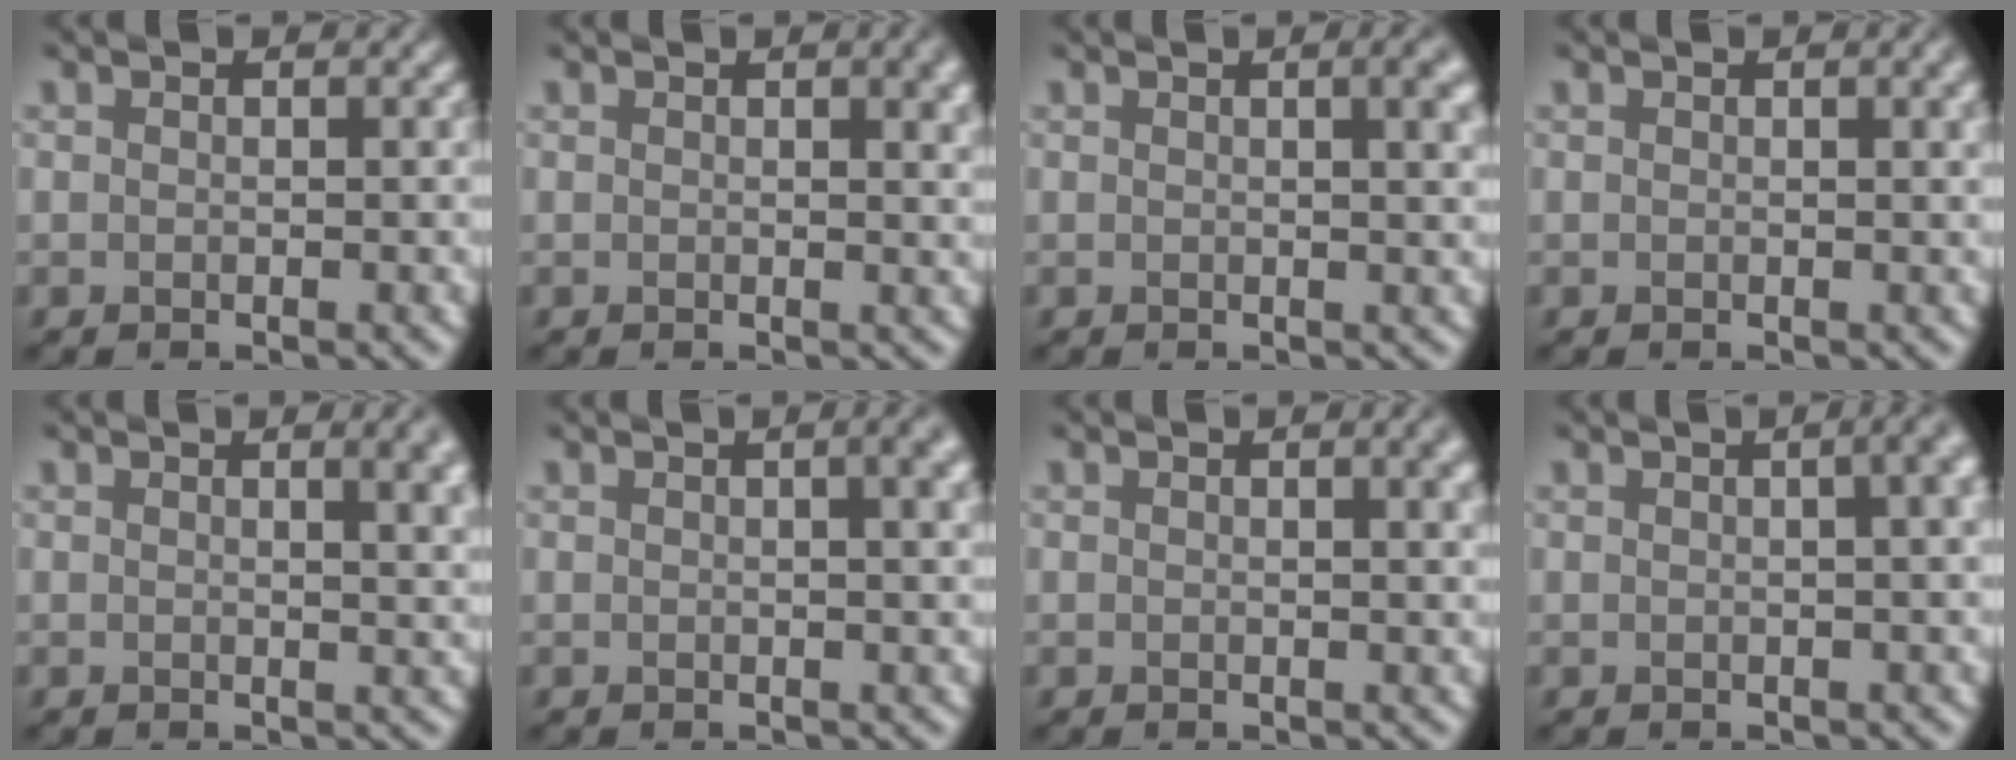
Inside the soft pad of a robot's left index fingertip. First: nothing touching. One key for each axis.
{"total": 3.1, "fx": 1.2, "fy": 1.1, "fz": 2.6, "tx": -0.021, "ty": 0.004, "tz": 0.015}
{"total": 4.1, "fx": 1.3, "fy": 1.6, "fz": 3.6, "tx": -0.024, "ty": 0.013, "tz": 0.009}
{"total": 1.9, "fx": 0.7, "fy": 0.6, "fz": 1.7, "tx": -0.015, "ty": 0.005, "tz": 0.008}
{"total": 5.0, "fx": 1.7, "fy": 2.1, "fz": 4.2, "tx": -0.023, "ty": 0.011, "tz": 0.018}
{"total": 5.2, "fx": 1.8, "fy": 2.3, "fz": 4.4, "tx": -0.023, "ty": 0.026, "tz": 0.000}
{"total": 3.0, "fx": 1.1, "fy": 1.0, "fz": 2.6, "tx": -0.019, "ty": 0.007, "tz": 0.012}
{"total": 8.3, "fx": 2.4, "fy": 4.4, "fz": 6.6, "tx": -0.006, "ty": 0.053, "tz": -0.011}